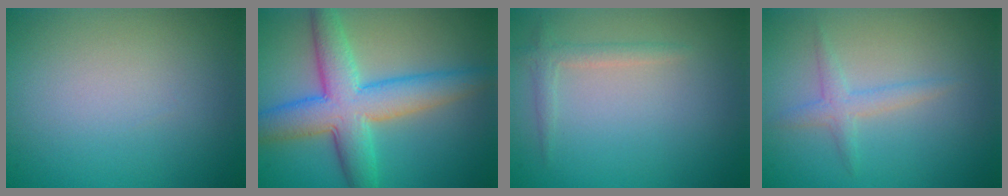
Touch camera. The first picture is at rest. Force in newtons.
{"total": 7.5, "press": 7.5, "slide": 0.1}
{"total": 1.4, "press": 1.4, "slide": 0.1}
{"total": 1.7, "press": 1.7, "slide": 0.1}